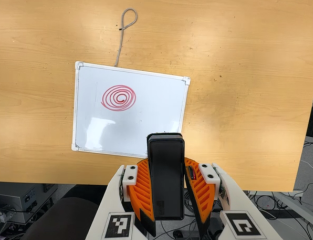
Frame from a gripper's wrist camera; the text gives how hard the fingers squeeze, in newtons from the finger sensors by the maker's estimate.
{"total": 8.3, "left": 6.1, "right": 10.5}